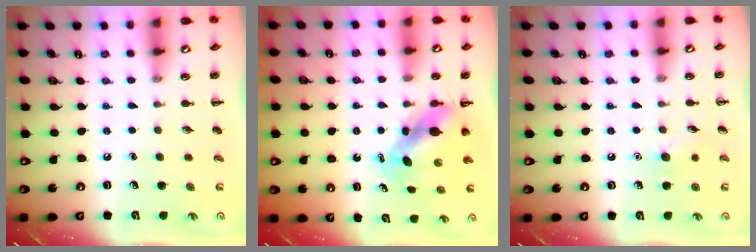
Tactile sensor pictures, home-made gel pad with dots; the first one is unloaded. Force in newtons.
{"total": 6.2, "press": 6.2, "slide": 0.9}
{"total": 6.5, "press": 6.3, "slide": 1.6}